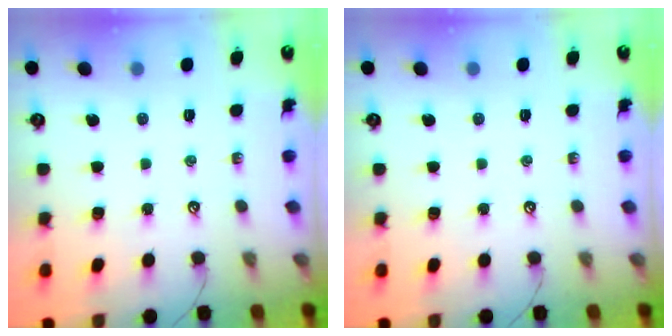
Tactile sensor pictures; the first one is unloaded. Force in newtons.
{"total": 0.0}